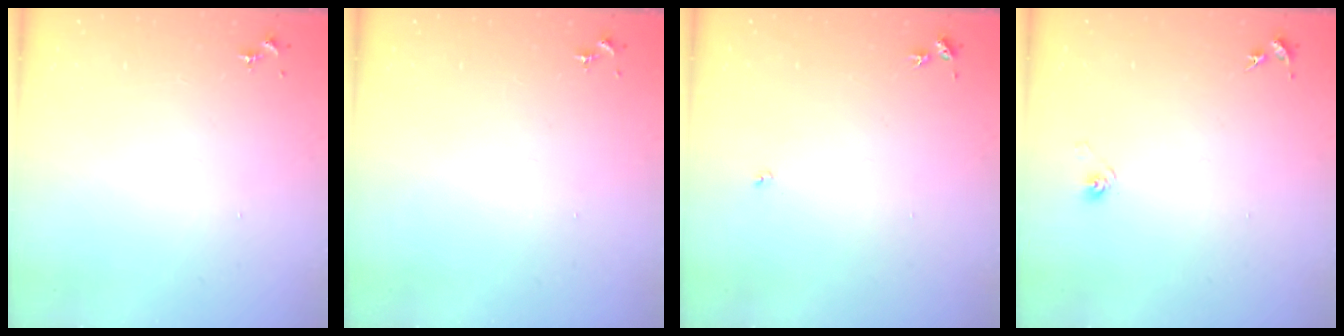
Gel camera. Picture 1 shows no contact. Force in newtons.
{"total": 0.0}
{"total": 3.0, "press": 3.0, "slide": 0.4}
{"total": 2.9, "press": 2.6, "slide": 1.4}